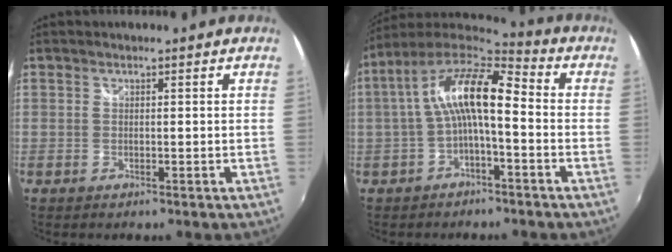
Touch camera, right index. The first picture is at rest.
{"total": 12.6, "force": [-0.7, 4.0, 12.0], "torque": [-0.228, 0.023, -0.019]}